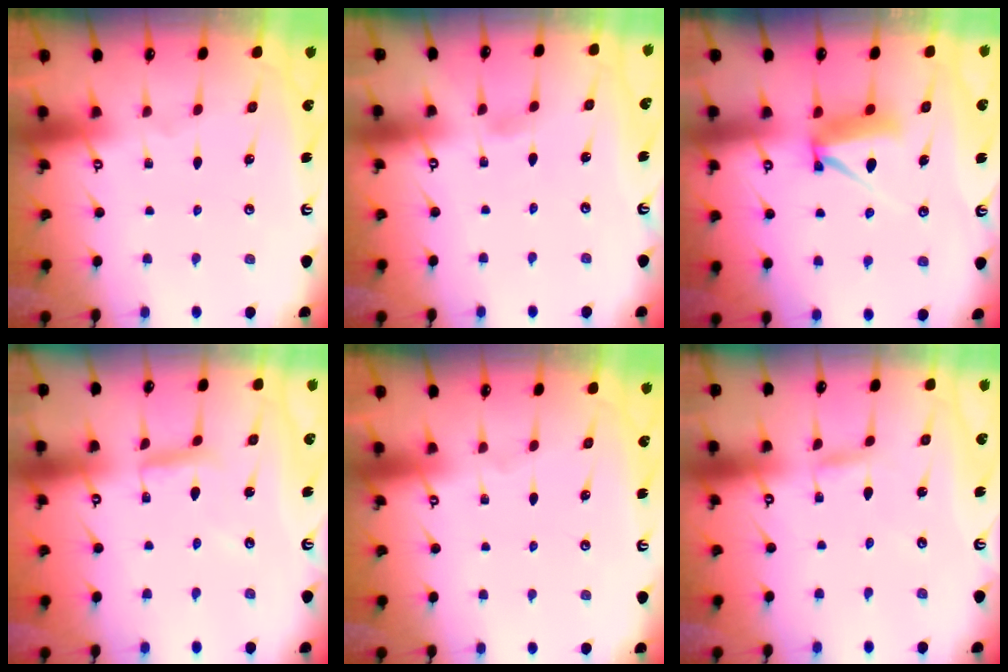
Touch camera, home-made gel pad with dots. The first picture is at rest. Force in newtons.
{"total": 2.6, "press": 2.6, "slide": 0.3}
{"total": 7.4, "press": 7.4, "slide": 0.6}
{"total": 6.7, "press": 6.7, "slide": 0.3}
{"total": 0.0}
{"total": 2.5, "press": 2.5, "slide": 0.2}